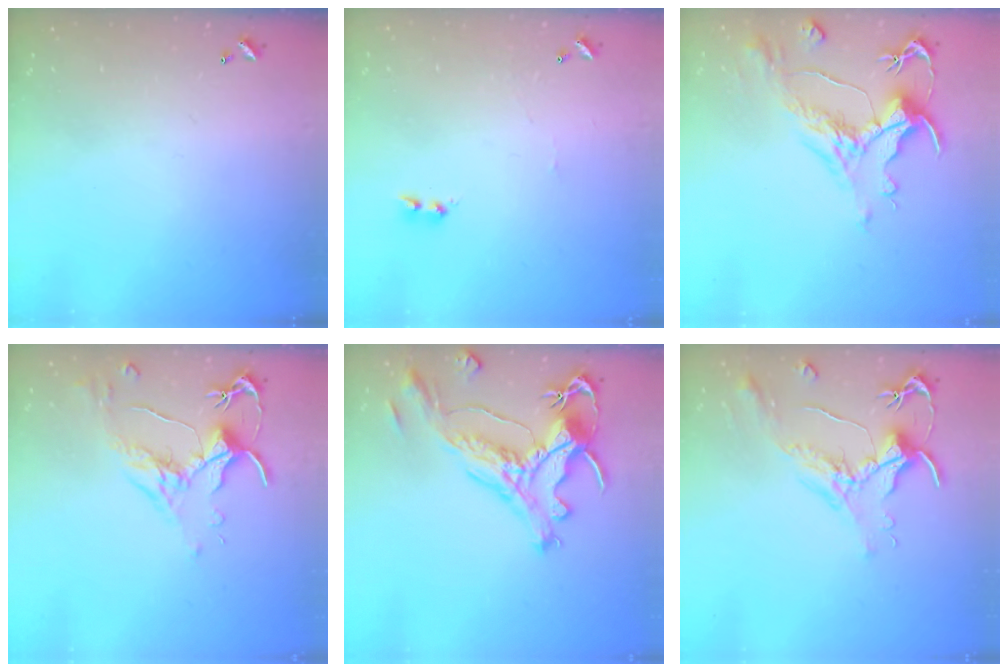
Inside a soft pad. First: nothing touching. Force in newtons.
{"total": 3.8, "press": 3.8, "slide": 0.5}
{"total": 1.8, "press": 1.1, "slide": 1.4}
{"total": 1.6, "press": 1.4, "slide": 0.7}
{"total": 2.1, "press": 1.6, "slide": 1.3}
{"total": 1.6, "press": 1.4, "slide": 0.7}